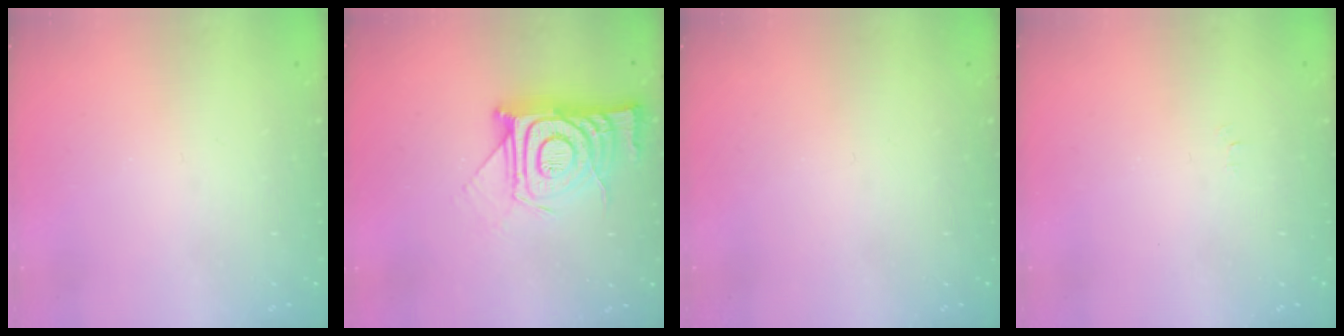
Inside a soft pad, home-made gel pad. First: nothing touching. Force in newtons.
{"total": 15.2, "press": 15.1, "slide": 1.1}
{"total": 0.0}
{"total": 2.5, "press": 2.5, "slide": 0.3}